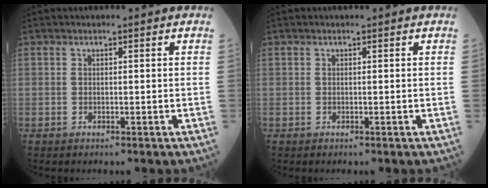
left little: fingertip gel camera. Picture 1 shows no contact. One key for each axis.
{"total": 0.0}